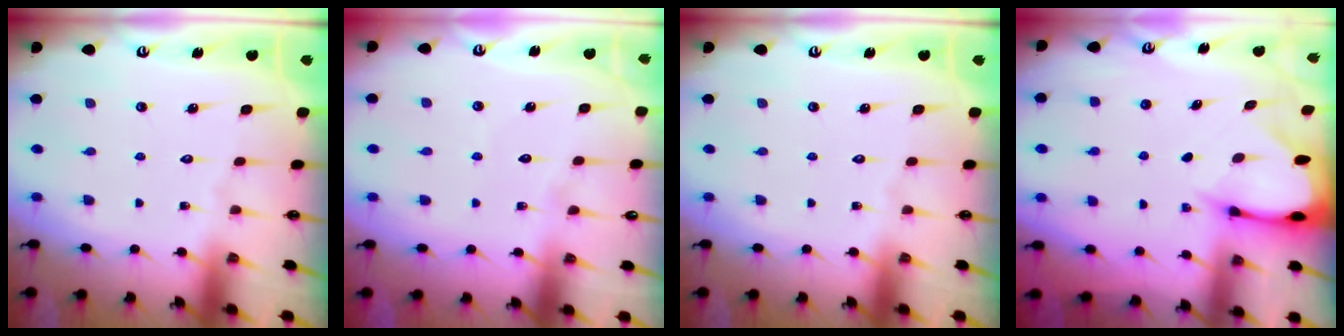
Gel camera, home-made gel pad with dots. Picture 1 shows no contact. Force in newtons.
{"total": 3.9, "press": 3.9, "slide": 0.3}
{"total": 0.0}
{"total": 3.1, "press": 3.0, "slide": 0.4}